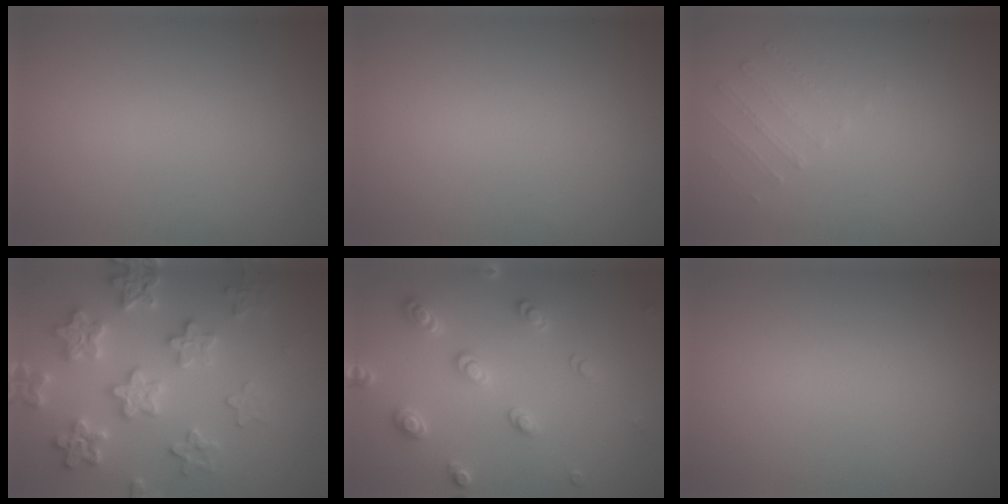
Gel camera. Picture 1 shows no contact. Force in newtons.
{"total": 0.0}
{"total": 1.1, "press": 0.7, "slide": 0.8}
{"total": 6.1, "press": 6.0, "slide": 1.1}
{"total": 3.2, "press": 3.0, "slide": 0.9}
{"total": 0.0}